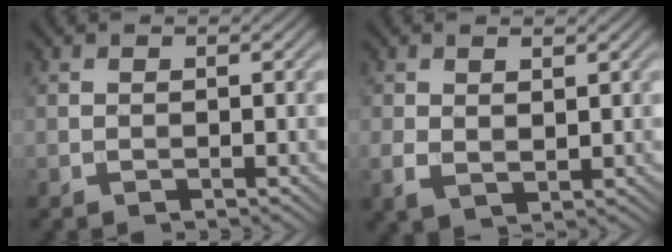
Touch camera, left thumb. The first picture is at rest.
{"total": 2.7, "force": [0.7, 1.5, 2.2], "torque": [-0.047, -0.006, 0.018]}